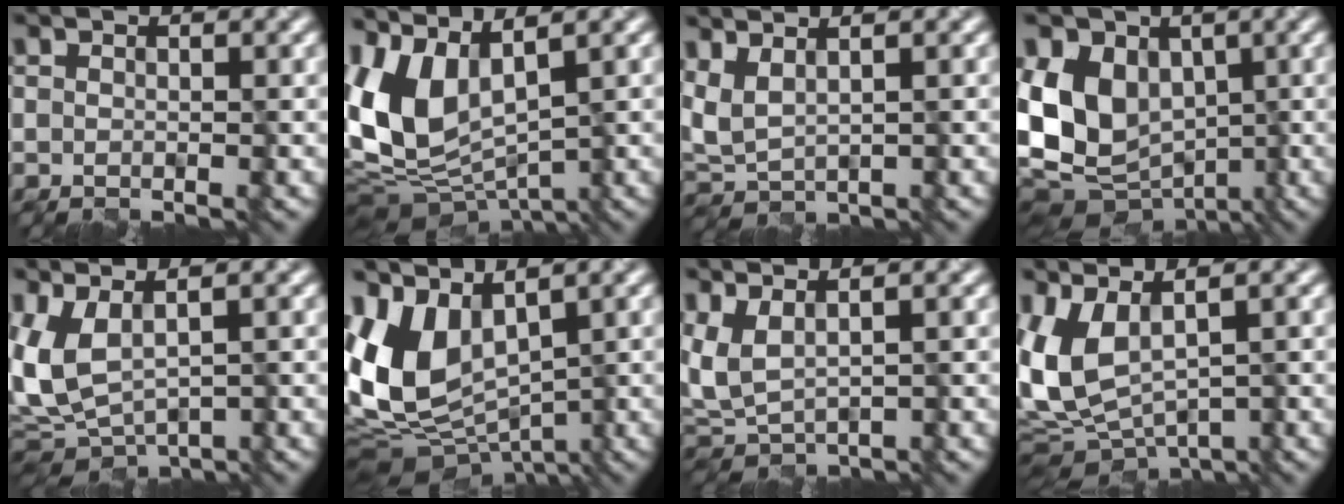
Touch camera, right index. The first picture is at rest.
{"total": 7.4, "force": [0.1, 4.0, 6.2], "torque": [-0.131, -0.002, -0.010]}
{"total": 3.1, "force": [0.9, 1.2, 2.7], "torque": [-0.067, 0.003, 0.017]}
{"total": 10.3, "force": [-1.3, 7.7, 6.7], "torque": [-0.127, 0.017, -0.030]}
{"total": 6.2, "force": [-0.3, 2.7, 5.6], "torque": [-0.123, 0.001, -0.010]}
{"total": 7.6, "force": [-0.3, 4.6, 6.0], "torque": [-0.118, -0.003, -0.017]}
{"total": 3.6, "force": [0.5, 1.3, 3.3], "torque": [-0.079, 0.001, 0.009]}
{"total": 7.4, "force": [-0.5, 3.6, 6.4], "torque": [-0.149, -0.018, -0.003]}